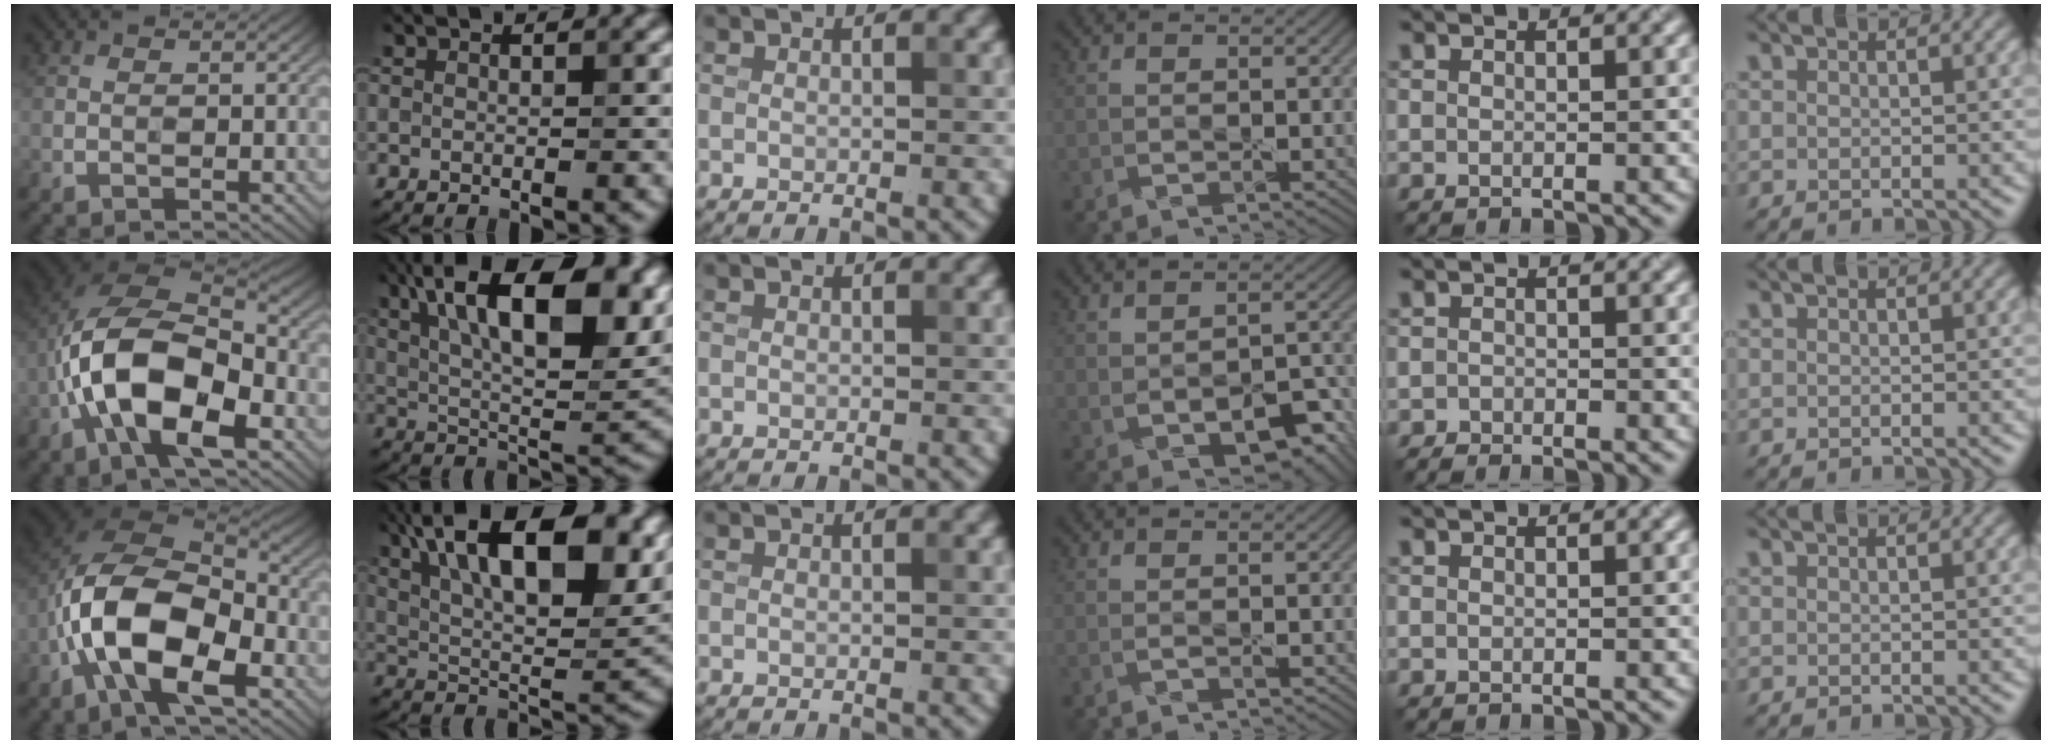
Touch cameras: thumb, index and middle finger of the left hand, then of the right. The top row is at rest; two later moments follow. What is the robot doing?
{"motion": "peel", "object": "shipping label"}